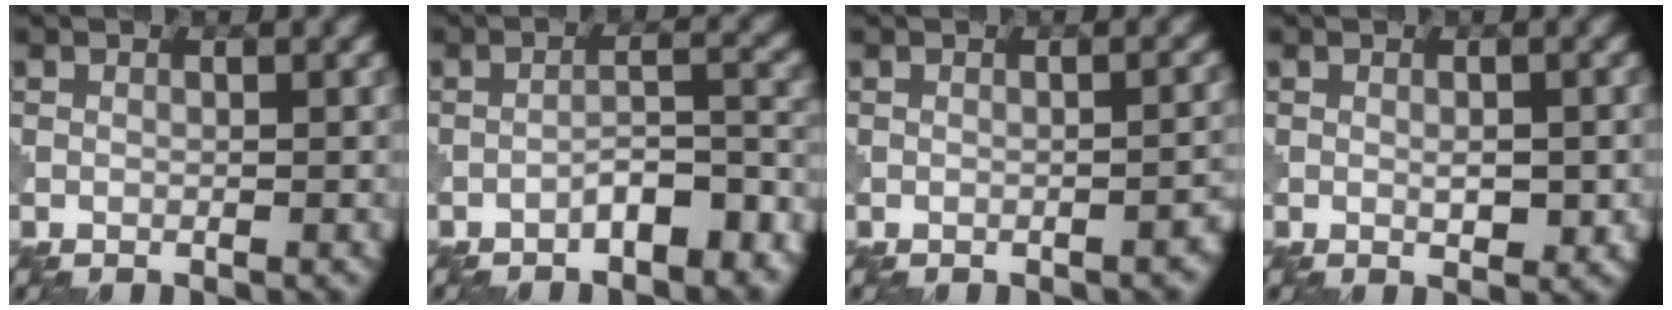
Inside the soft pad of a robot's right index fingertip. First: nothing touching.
{"total": 4.1, "force": [-2.6, 1.4, 2.8], "torque": [-0.041, 0.013, -0.041]}
{"total": 1.5, "force": [-1.0, 0.5, 1.0], "torque": [-0.007, 0.008, -0.012]}
{"total": 1.6, "force": [0.0, 0.8, 1.4], "torque": [-0.021, -0.001, 0.001]}